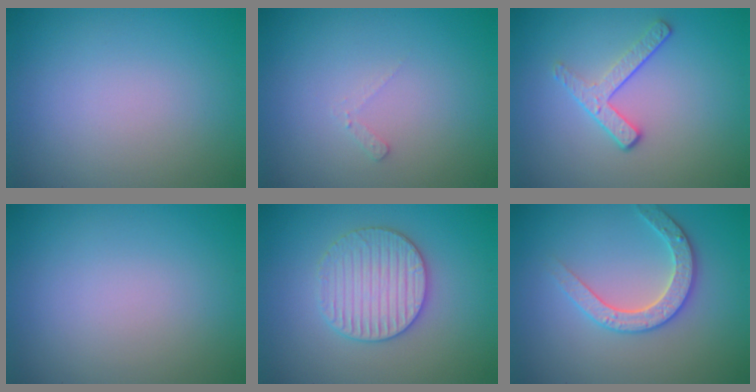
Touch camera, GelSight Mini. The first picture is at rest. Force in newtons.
{"total": 0.8, "press": 0.8, "slide": 0.2}
{"total": 2.3, "press": 1.7, "slide": 1.6}
{"total": 0.0}
{"total": 4.0, "press": 3.9, "slide": 0.8}
{"total": 3.0, "press": 2.9, "slide": 0.5}